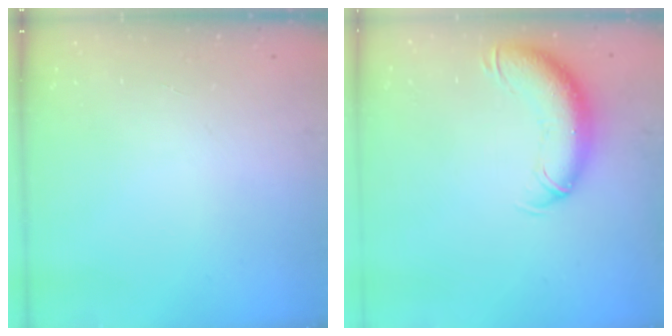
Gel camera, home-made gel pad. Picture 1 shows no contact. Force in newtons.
{"total": 12.5, "press": 12.2, "slide": 3.0}